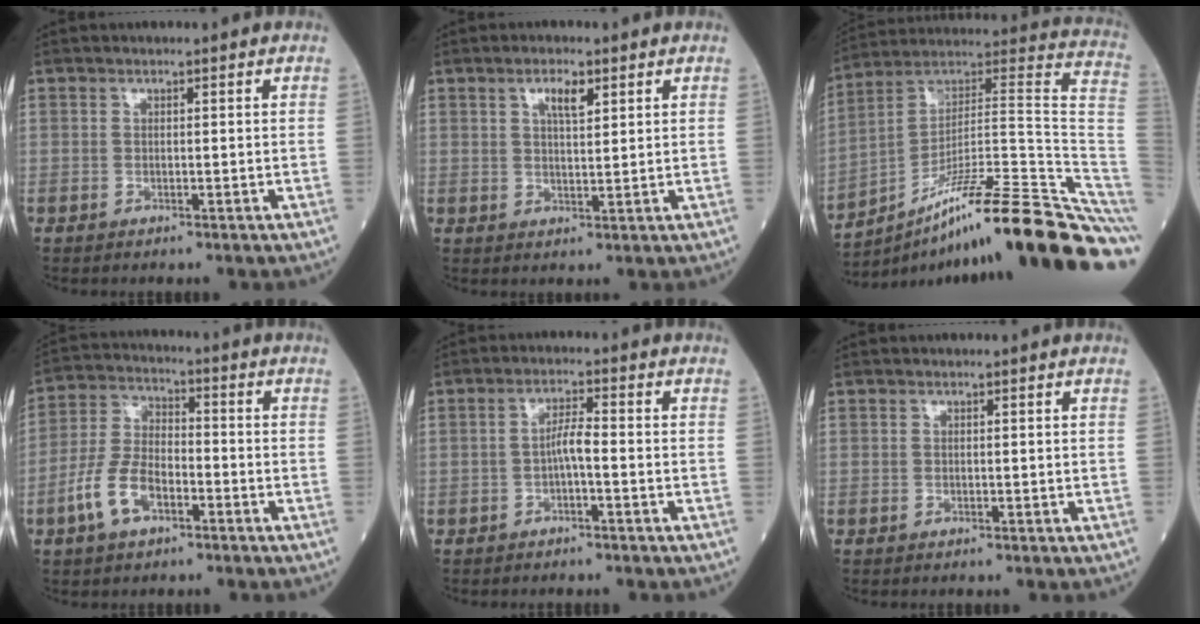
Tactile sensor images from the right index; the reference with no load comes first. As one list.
[{"total": 3.6, "force": [1.8, 1.0, 2.9], "torque": [-0.052, 0.001, 0.031]}, {"total": 27.4, "force": [-17.4, 0.7, 21.2], "torque": [-0.203, 0.045, -0.278]}, {"total": 8.9, "force": [-3.9, 4.3, 6.7], "torque": [-0.152, 0.011, -0.079]}, {"total": 2.9, "force": [-0.9, 0.3, 2.8], "torque": [-0.048, 0.006, -0.017]}, {"total": 0.0}]